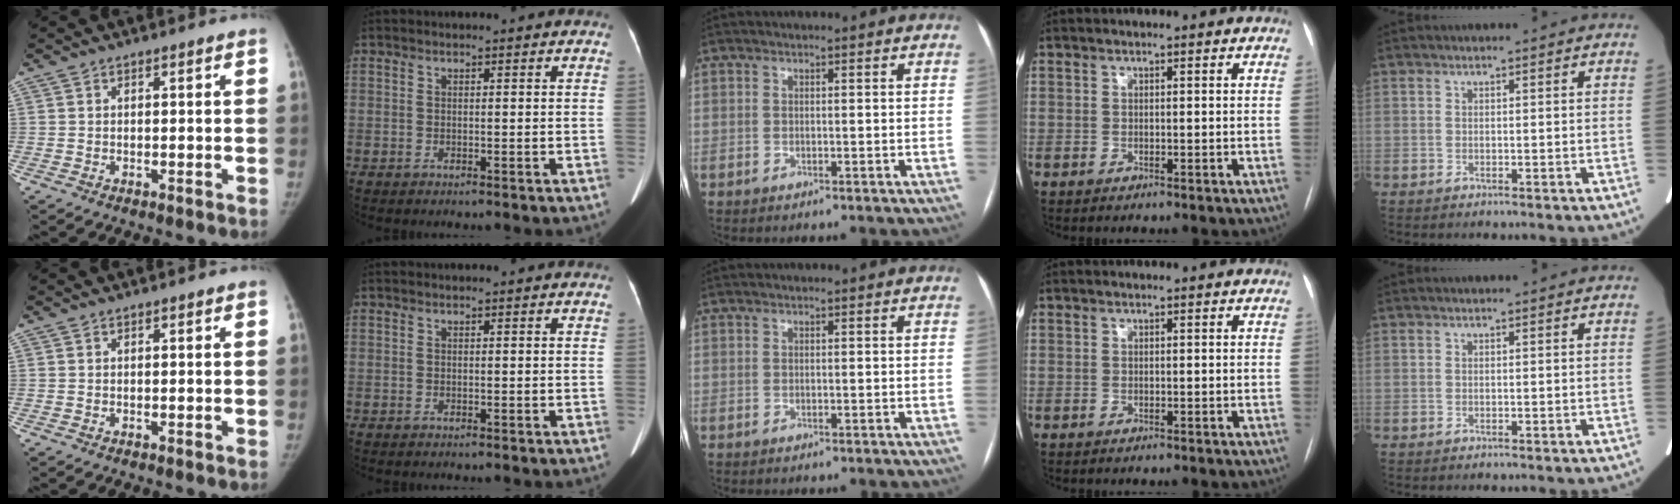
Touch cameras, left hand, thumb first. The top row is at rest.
{}